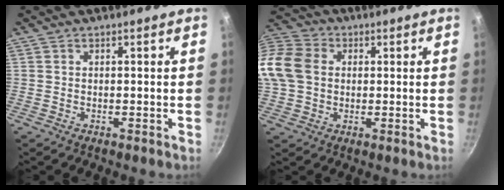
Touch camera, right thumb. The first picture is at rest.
{"total": 18.8, "force": [2.2, 15.4, 10.6], "torque": [-0.248, 0.037, 0.030]}